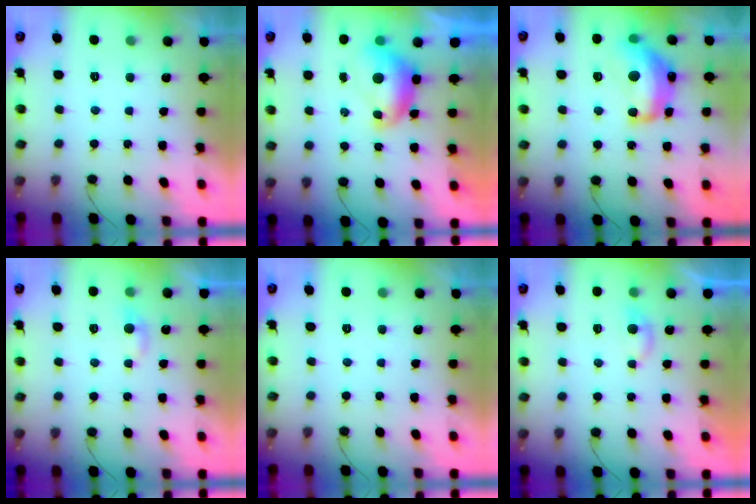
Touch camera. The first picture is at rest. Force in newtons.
{"total": 8.2, "press": 8.1, "slide": 1.0}
{"total": 15.6, "press": 15.6, "slide": 0.9}
{"total": 4.2, "press": 4.1, "slide": 0.4}
{"total": 0.0}
{"total": 3.1, "press": 3.1, "slide": 0.5}